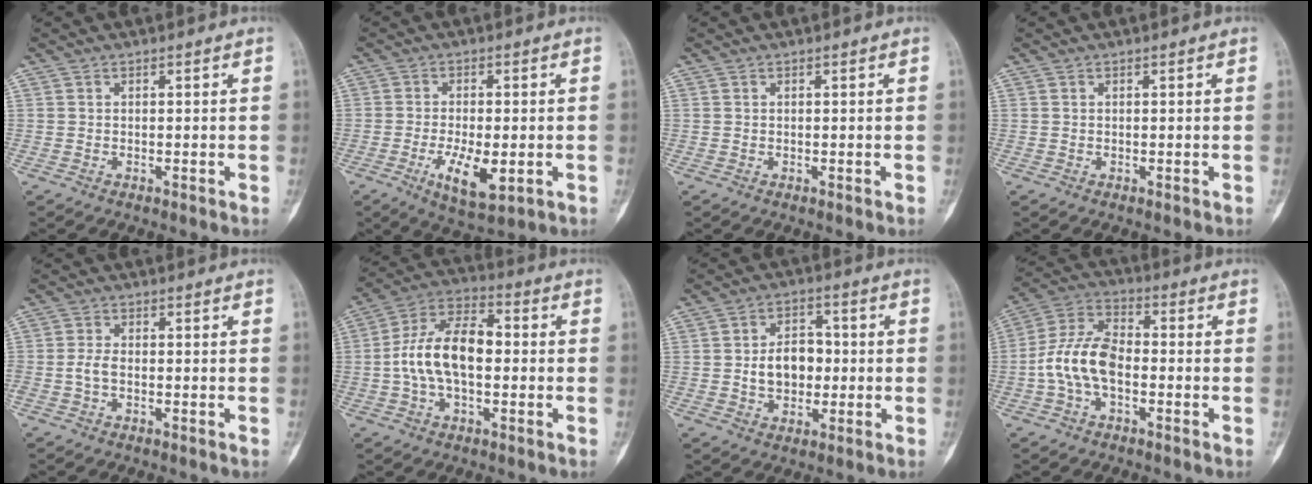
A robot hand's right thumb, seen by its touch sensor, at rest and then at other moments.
{"total": 8.9, "force": [-2.7, 3.6, 7.7], "torque": [-0.130, -0.010, -0.037]}
{"total": 0.0}
{"total": 0.0}
{"total": 2.5, "force": [-0.7, 1.4, 1.9], "torque": [-0.041, 0.007, -0.018]}
{"total": 13.7, "force": [-0.7, 7.5, 11.4], "torque": [-0.210, 0.039, -0.020]}
{"total": 8.4, "force": [-0.5, 6.1, 5.7], "torque": [-0.069, 0.017, -0.011]}
{"total": 11.2, "force": [-2.2, 6.5, 8.8], "torque": [-0.174, 0.038, -0.052]}